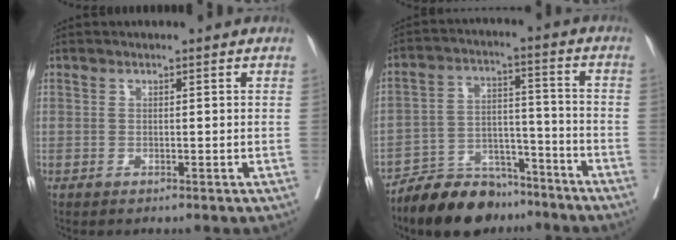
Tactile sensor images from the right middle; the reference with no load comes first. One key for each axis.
{"total": 11.3, "fx": -10.1, "fy": 4.3, "fz": 3.0, "tx": -0.042, "ty": 0.024, "tz": -0.173}